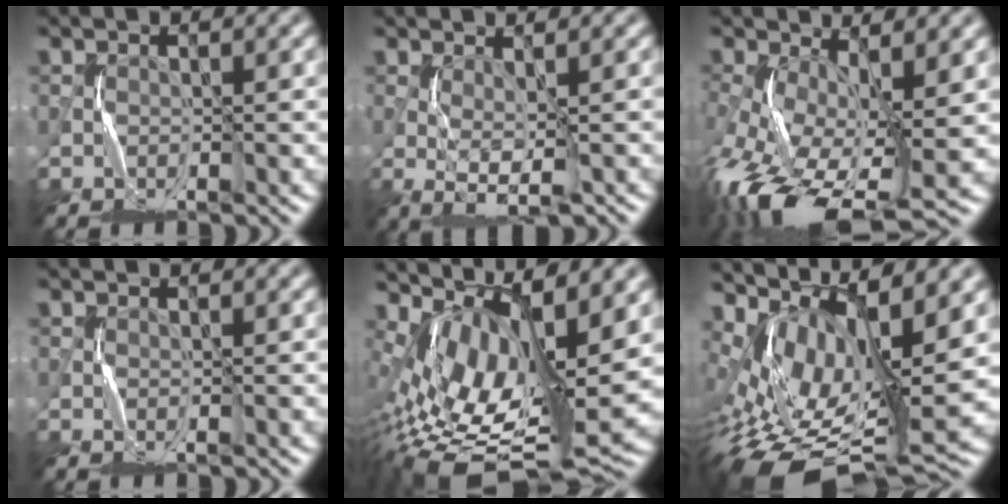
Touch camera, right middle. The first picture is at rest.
{"total": 2.9, "force": [0.4, 0.7, 2.8], "torque": [-0.053, -0.007, 0.012]}
{"total": 13.6, "force": [-4.9, 6.0, 11.2], "torque": [-0.250, -0.047, -0.076]}
{"total": 0.0}
{"total": 13.1, "force": [1.5, 5.5, 11.9], "torque": [-0.217, -0.006, 0.052]}
{"total": 12.2, "force": [0.6, 4.9, 11.2], "torque": [-0.211, -0.008, 0.038]}